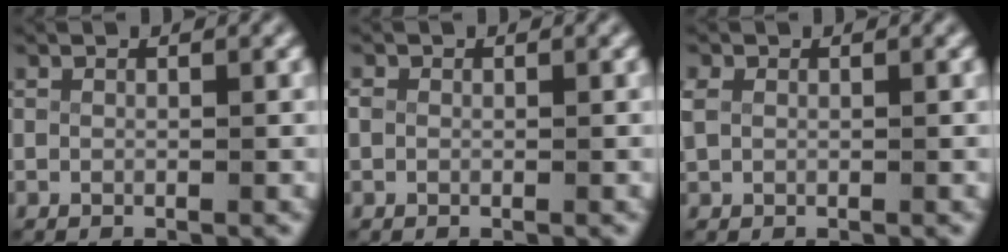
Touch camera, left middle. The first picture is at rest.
{"total": 0.6, "force": [0.0, 0.5, 0.3], "torque": [-0.012, -0.004, 0.003]}
{"total": 1.0, "force": [0.3, 0.8, 0.5], "torque": [-0.026, -0.004, 0.012]}